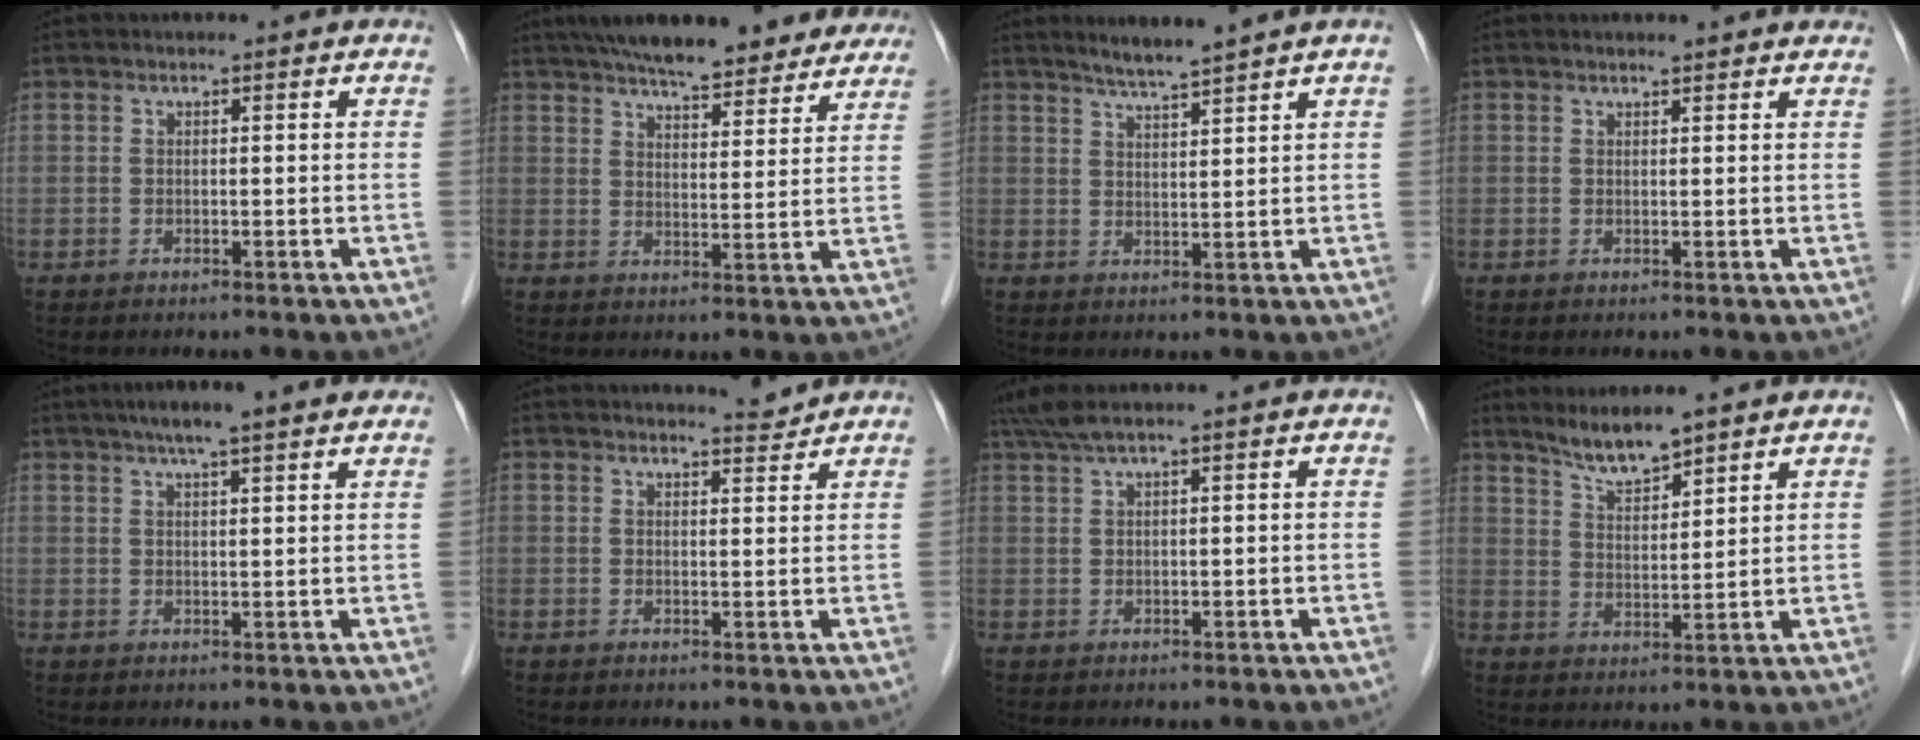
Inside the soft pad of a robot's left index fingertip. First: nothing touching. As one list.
[{"total": 19.5, "force": [16.7, 4.6, 8.9], "torque": [-0.131, 0.023, 0.219]}, {"total": 4.2, "force": [3.5, -1.2, 1.9], "torque": [-0.038, -0.008, 0.069]}, {"total": 2.7, "force": [2.6, 0.5, 0.8], "torque": [-0.015, 0.011, 0.025]}, {"total": 7.5, "force": [5.6, 0.6, 5.1], "torque": [-0.074, 0.032, 0.080]}, {"total": 2.0, "force": [1.9, -0.3, -0.3], "torque": [-0.007, -0.013, 0.029]}, {"total": 3.2, "force": [2.4, -0.3, 2.1], "torque": [-0.053, 0.023, 0.054]}, {"total": 5.7, "force": [5.1, 0.3, 2.4], "torque": [-0.053, 0.000, 0.102]}]